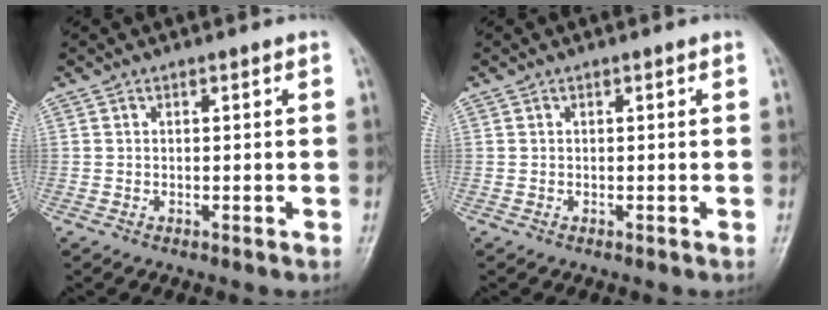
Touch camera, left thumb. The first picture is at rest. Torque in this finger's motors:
{"motor_torque": [-0.02, 0.01, 0.00, 0.03, 0.00]}